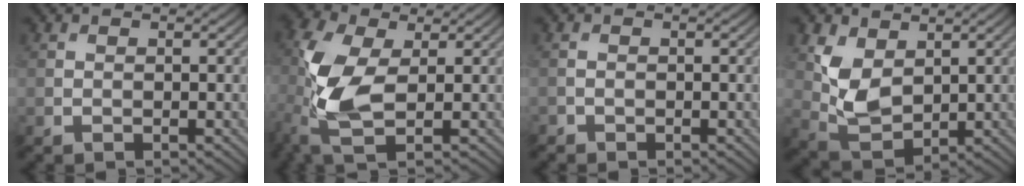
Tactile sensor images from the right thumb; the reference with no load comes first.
{"total": 9.1, "force": [-0.6, 4.5, 7.9], "torque": [-0.206, 0.000, -0.021]}
{"total": 0.7, "force": [-0.6, 0.4, 0.1], "torque": [0.000, -0.002, -0.014]}
{"total": 6.6, "force": [2.4, 4.1, 4.5], "torque": [-0.106, -0.008, 0.052]}